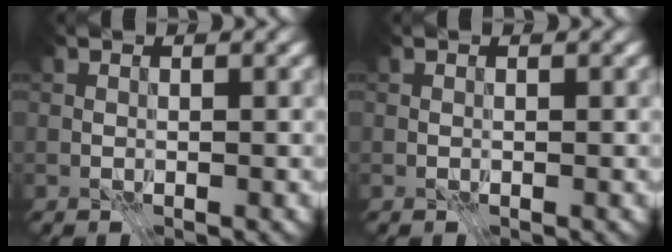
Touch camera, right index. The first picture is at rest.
{"total": 0.0}